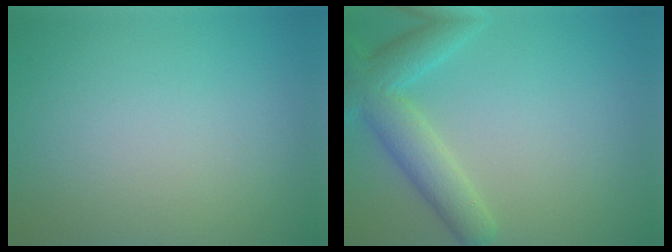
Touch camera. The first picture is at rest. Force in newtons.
{"total": 5.2, "press": 5.2, "slide": 0.4}